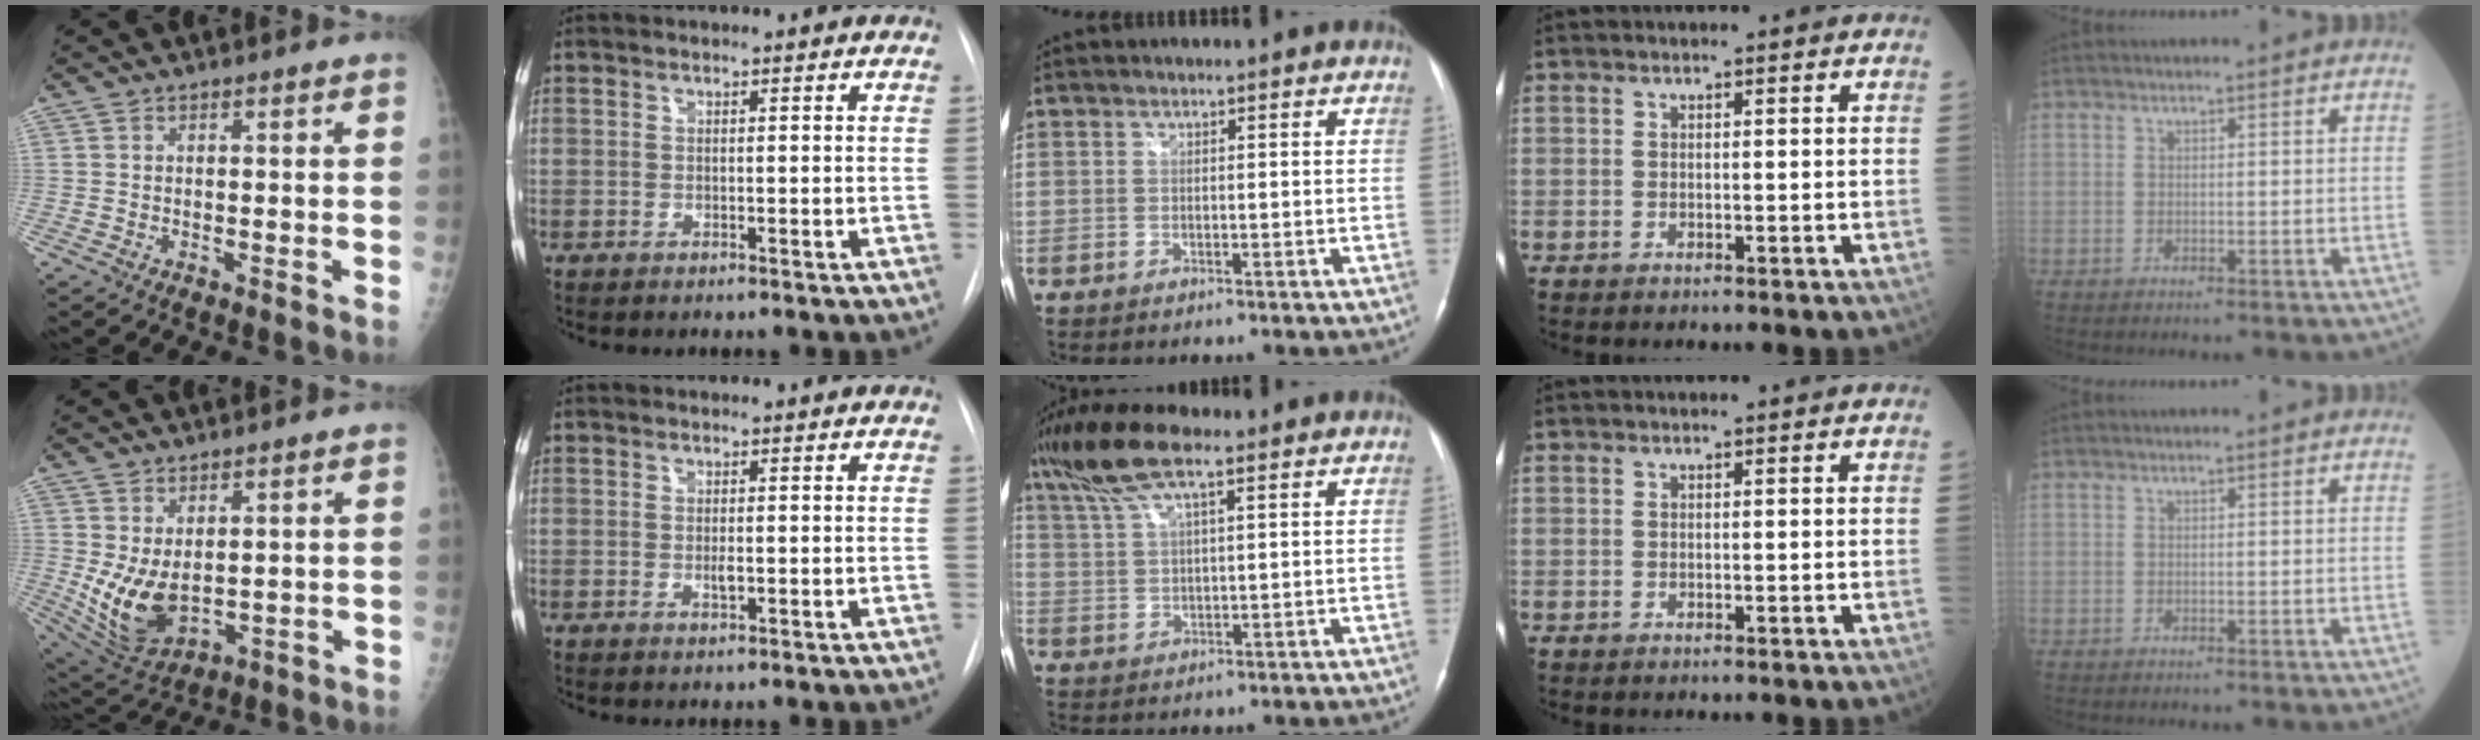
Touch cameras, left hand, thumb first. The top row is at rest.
{"thumb": {"total": 10.2, "force": [0.7, 6.2, 8.1], "torque": [-0.139, -0.024, 0.038]}, "index": {"total": 1.0, "force": [-0.1, 0.3, 0.9], "torque": [-0.017, -0.002, -0.002]}, "middle": {"total": 9.3, "force": [6.1, 2.1, 6.7], "torque": [-0.144, 0.027, 0.115]}}